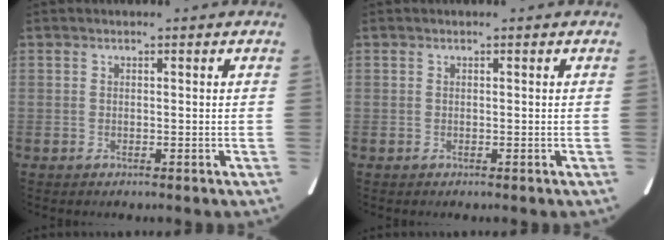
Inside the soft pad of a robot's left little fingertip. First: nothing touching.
{"total": 0.0}